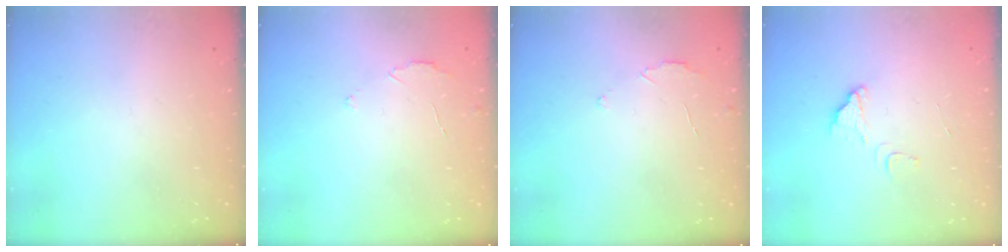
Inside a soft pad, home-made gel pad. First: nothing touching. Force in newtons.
{"total": 2.6, "press": 2.6, "slide": 0.2}
{"total": 2.6, "press": 2.6, "slide": 0.2}
{"total": 5.8, "press": 5.8, "slide": 0.5}